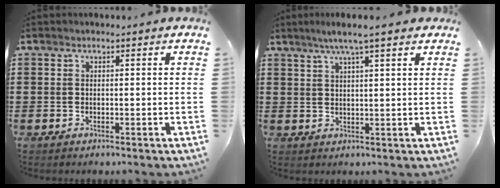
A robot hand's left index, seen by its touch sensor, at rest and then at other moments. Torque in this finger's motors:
{"motor_torque": [0.87, 0.63, 0.58, 0.09]}